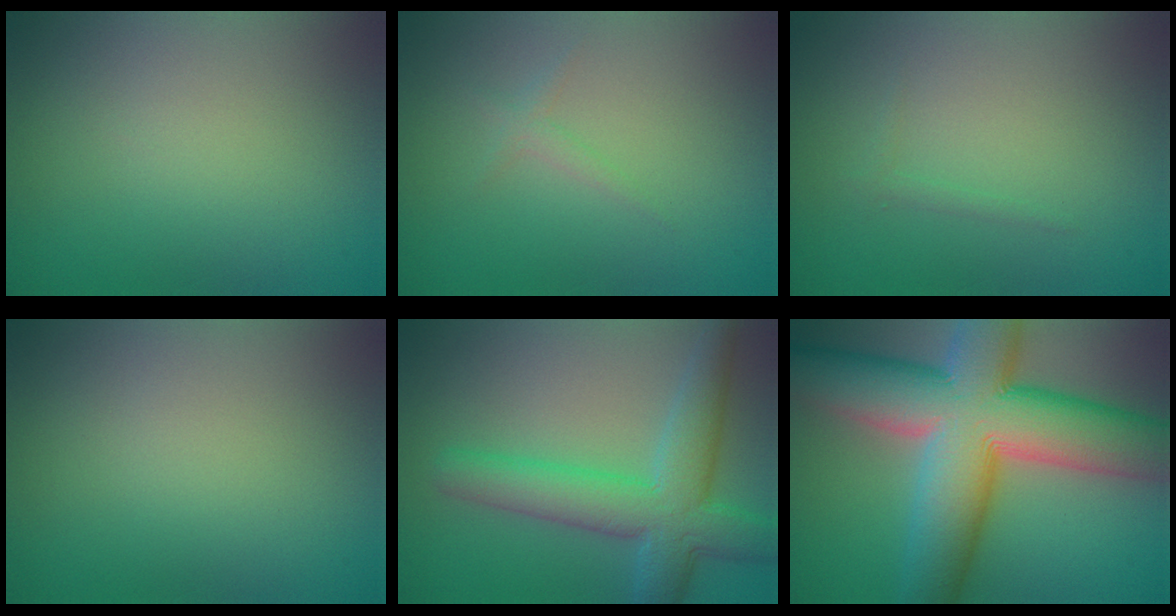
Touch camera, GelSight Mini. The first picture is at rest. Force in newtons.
{"total": 0.9, "press": 0.9, "slide": 0.1}
{"total": 0.7, "press": 0.7, "slide": 0.0}
{"total": 0.0}
{"total": 6.8, "press": 6.8, "slide": 0.2}
{"total": 15.9, "press": 15.9, "slide": 0.8}